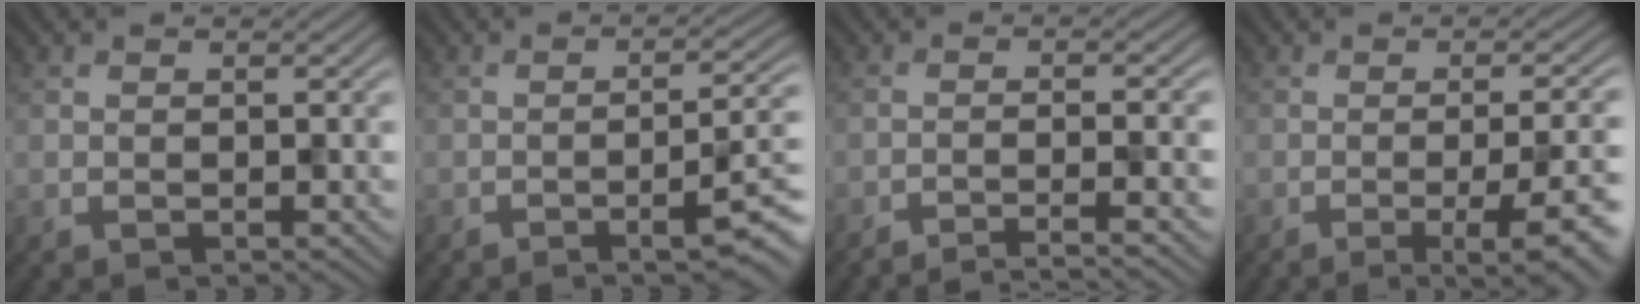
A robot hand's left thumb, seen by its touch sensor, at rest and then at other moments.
{"total": 7.8, "force": [-3.7, 1.5, 6.7], "torque": [-0.094, -0.001, -0.052]}
{"total": 5.3, "force": [-4.3, 0.3, 3.0], "torque": [-0.038, 0.021, -0.074]}
{"total": 8.7, "force": [-3.4, 2.1, 7.7], "torque": [-0.098, -0.004, -0.036]}